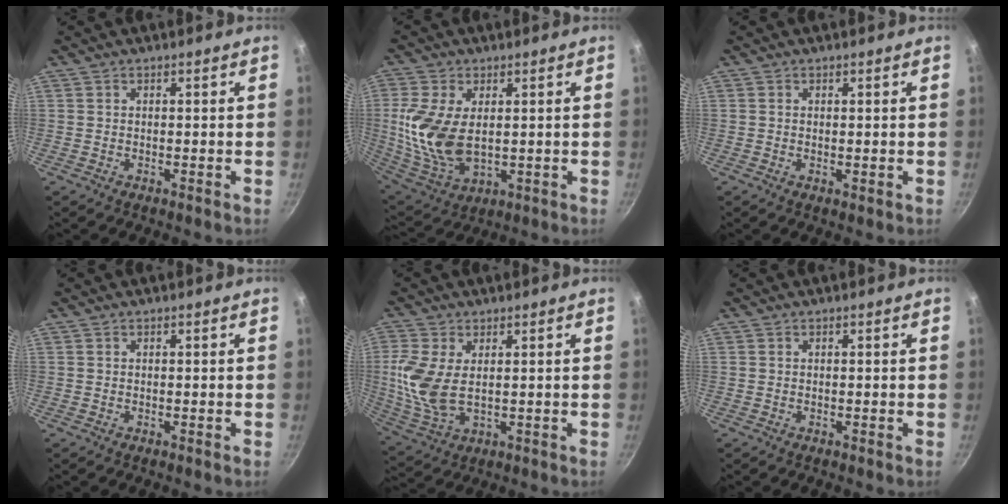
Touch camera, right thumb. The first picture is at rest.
{"total": 14.4, "force": [1.4, 8.5, 11.6], "torque": [-0.235, -0.018, 0.039]}
{"total": 0.6, "force": [0.2, 0.3, 0.6], "torque": [-0.008, -0.005, 0.000]}
{"total": 0.0}
{"total": 10.3, "force": [1.4, 5.8, 8.4], "torque": [-0.182, -0.007, 0.035]}
{"total": 0.0}